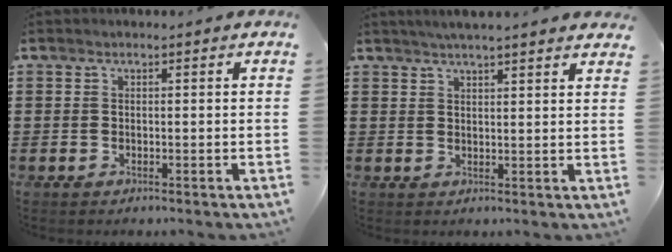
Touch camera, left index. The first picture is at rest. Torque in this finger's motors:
{"motor_torque": [2.14, 0.00, 0.16, -0.09]}